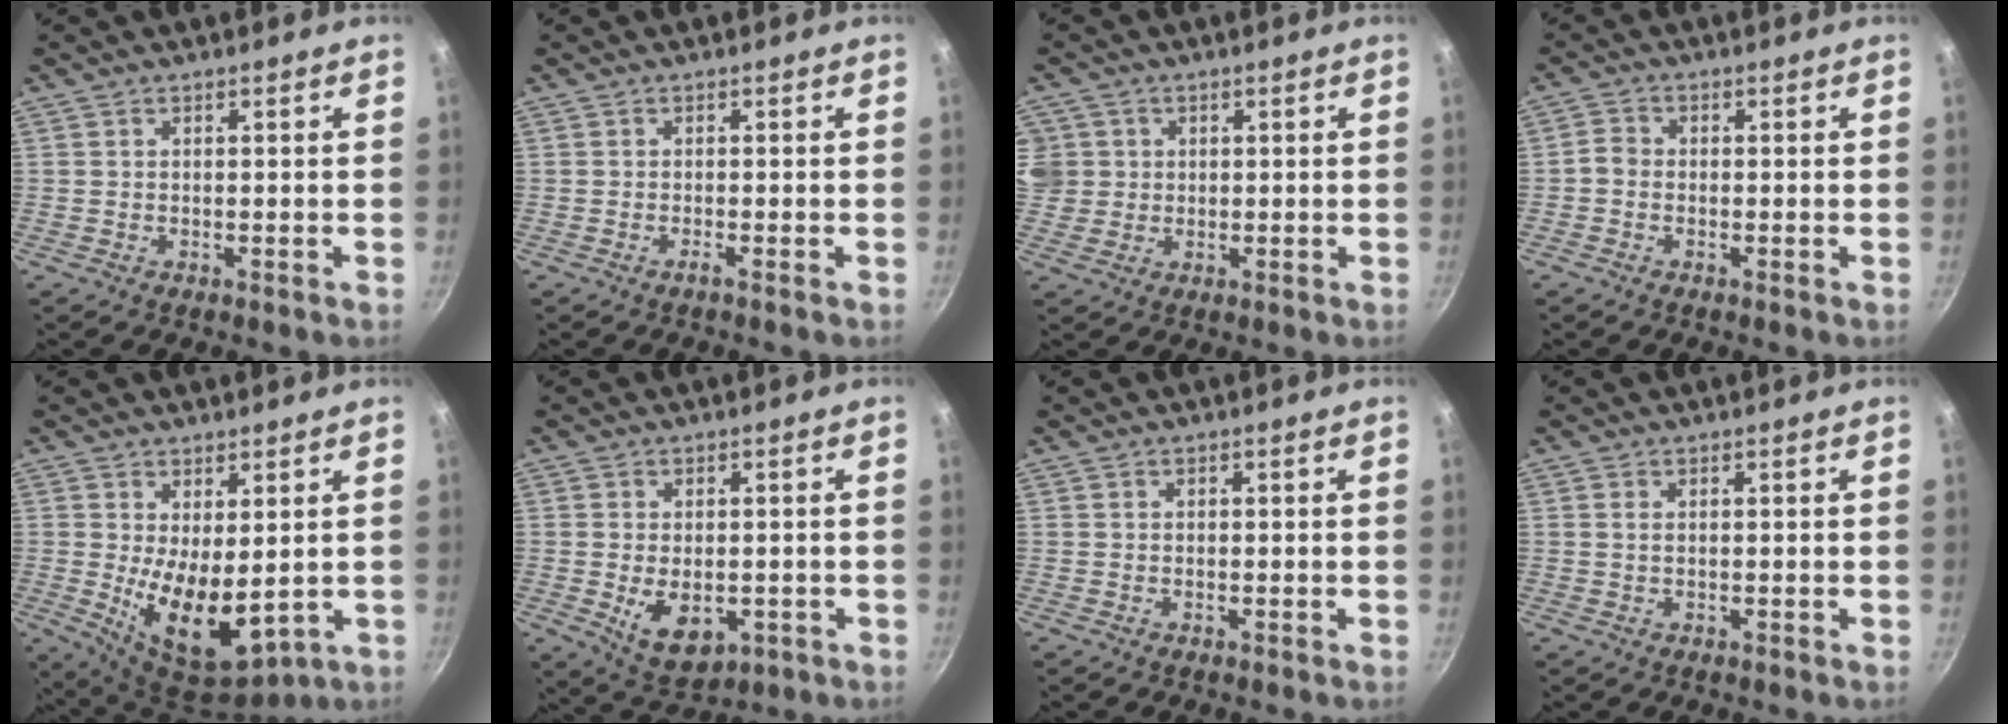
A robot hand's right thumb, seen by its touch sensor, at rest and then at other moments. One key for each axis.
{"total": 0.6, "fx": -0.4, "fy": -0.1, "fz": 0.4, "tx": -0.009, "ty": 0.000, "tz": -0.008}
{"total": 6.2, "fx": 1.4, "fy": 6.0, "fz": 0.6, "tx": 0.014, "ty": 0.010, "tz": 0.029}
{"total": 2.2, "fx": -0.6, "fy": 1.8, "fz": 1.2, "tx": -0.018, "ty": 0.006, "tz": -0.020}
{"total": 12.2, "fx": -0.8, "fy": 5.9, "fz": 10.6, "tx": -0.159, "ty": -0.022, "tz": 0.016}
{"total": 8.1, "fx": -1.9, "fy": 4.9, "fz": 6.1, "tx": -0.085, "ty": -0.005, "tz": -0.014}
{"total": 0.0}
{"total": 0.9, "fx": 0.1, "fy": 0.5, "fz": 0.7, "tx": -0.014, "ty": 0.000, "tz": 0.002}